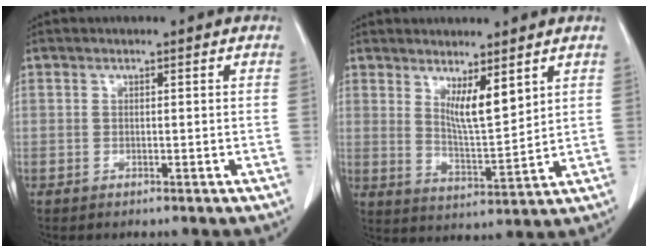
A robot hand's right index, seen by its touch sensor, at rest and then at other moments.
{"total": 6.2, "force": [3.7, 1.0, 4.9], "torque": [-0.089, -0.021, 0.074]}